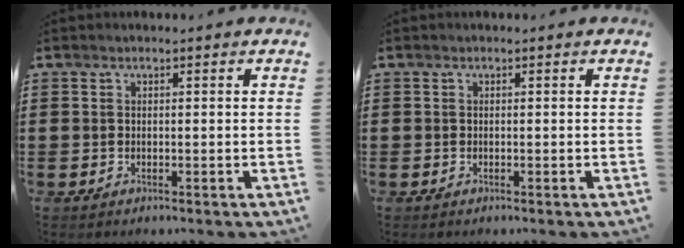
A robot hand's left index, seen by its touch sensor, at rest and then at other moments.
{"total": 0.0}